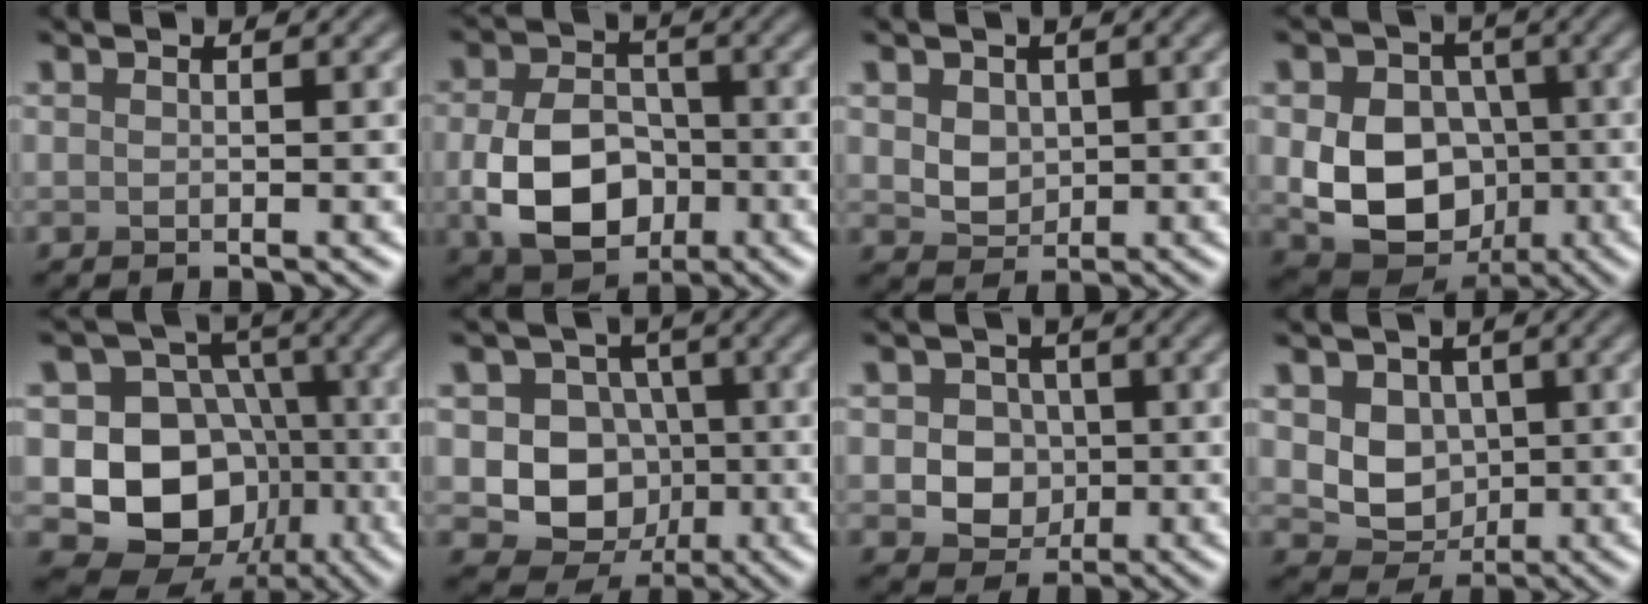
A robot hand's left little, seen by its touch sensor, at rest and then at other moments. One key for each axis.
{"total": 7.9, "fx": -1.7, "fy": 5.7, "fz": 5.2, "tx": -0.107, "ty": -0.011, "tz": -0.032}
{"total": 3.3, "fx": 1.1, "fy": 2.6, "fz": 1.8, "tx": -0.043, "ty": 0.008, "tz": 0.024}
{"total": 9.7, "fx": -1.1, "fy": 7.6, "fz": 5.9, "tx": -0.087, "ty": -0.014, "tz": -0.028}
{"total": 10.3, "fx": -1.9, "fy": 8.9, "fz": 4.8, "tx": -0.069, "ty": -0.010, "tz": -0.054}
{"total": 7.4, "fx": -0.2, "fy": 6.8, "fz": 3.0, "tx": -0.035, "ty": 0.004, "tz": -0.020}
{"total": 3.9, "fx": -0.1, "fy": 3.3, "fz": 2.0, "tx": -0.022, "ty": -0.001, "tz": -0.008}
{"total": 4.7, "fx": 0.9, "fy": 3.9, "fz": 2.4, "tx": -0.046, "ty": -0.006, "tz": 0.017}